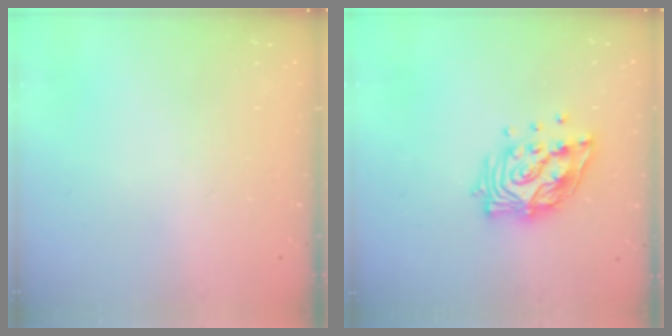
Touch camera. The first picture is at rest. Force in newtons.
{"total": 13.7, "press": 13.7, "slide": 1.2}